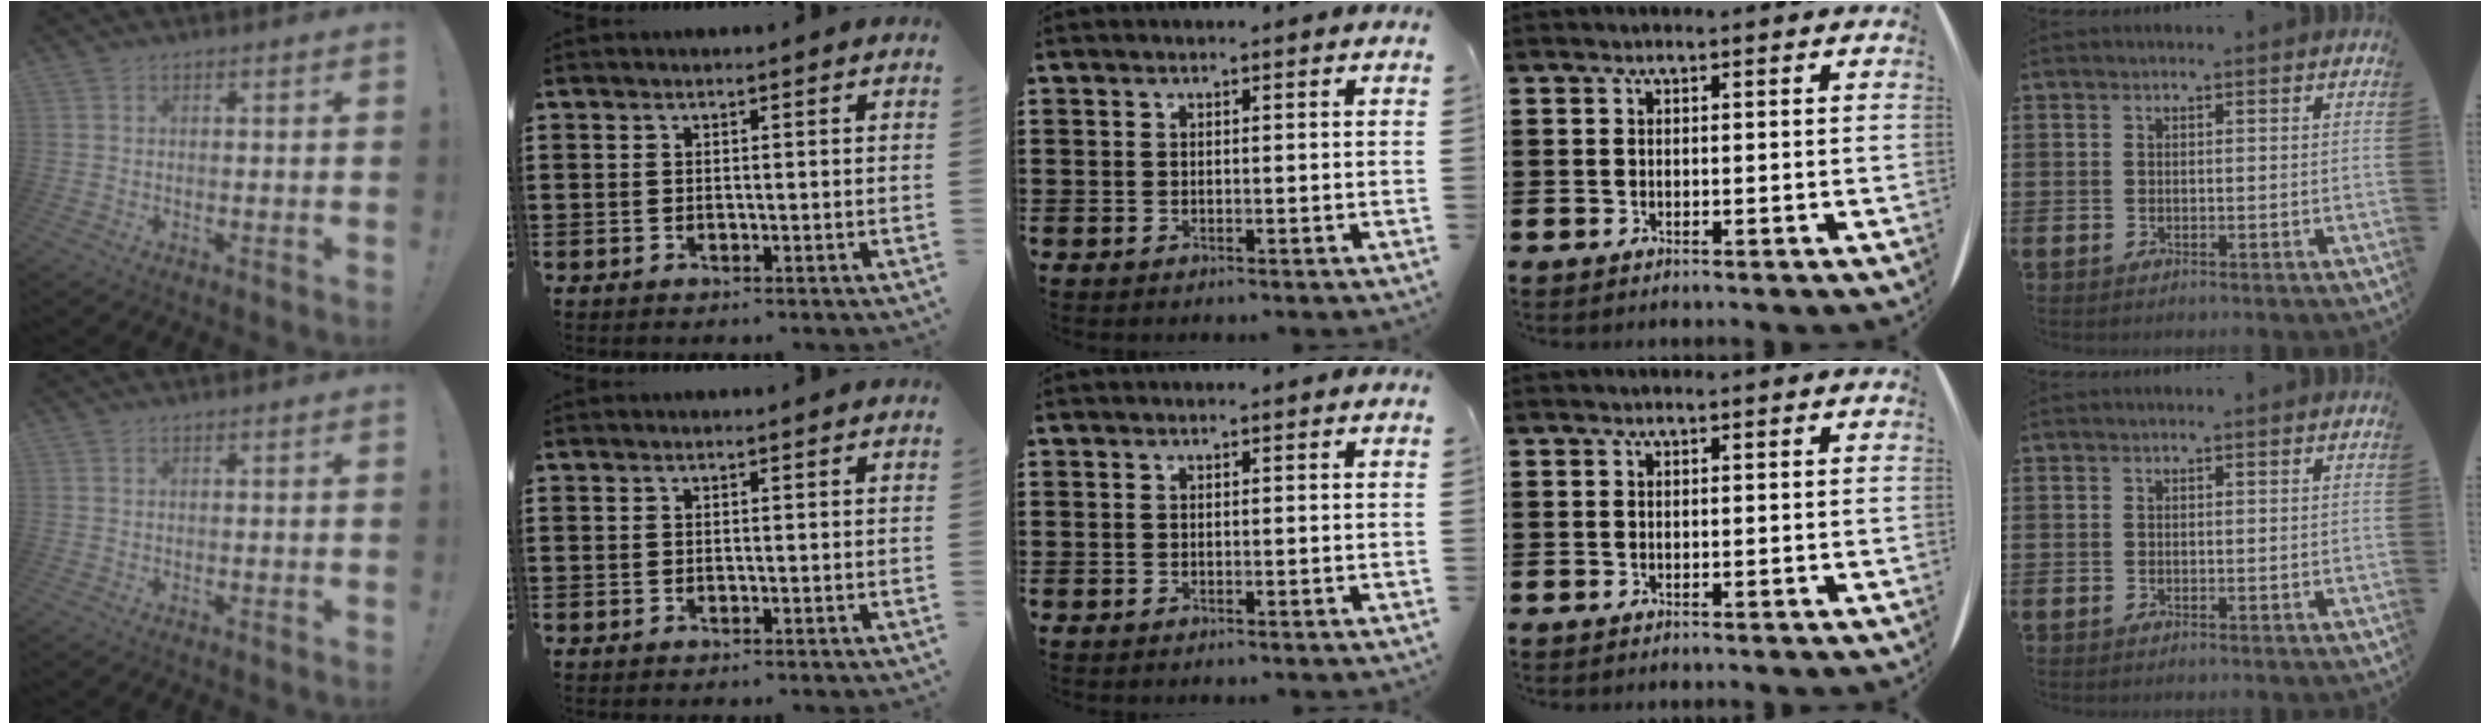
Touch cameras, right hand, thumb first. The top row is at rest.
{}